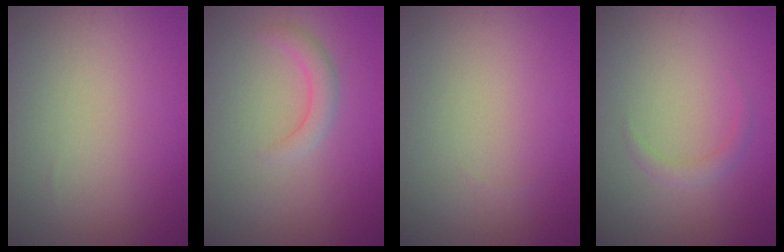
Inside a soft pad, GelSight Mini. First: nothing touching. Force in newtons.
{"total": 1.8, "press": 1.8, "slide": 0.2}
{"total": 0.0}
{"total": 0.8, "press": 0.8, "slide": 0.0}